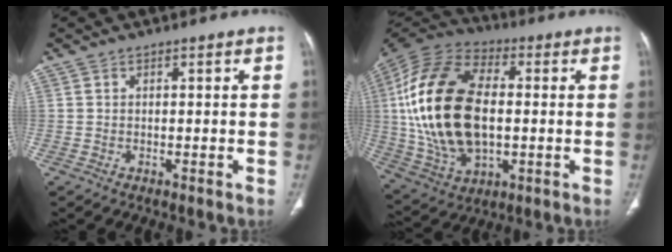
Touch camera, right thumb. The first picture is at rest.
{"total": 25.4, "force": [0.7, 14.7, 20.7], "torque": [-0.414, 0.004, 0.017]}